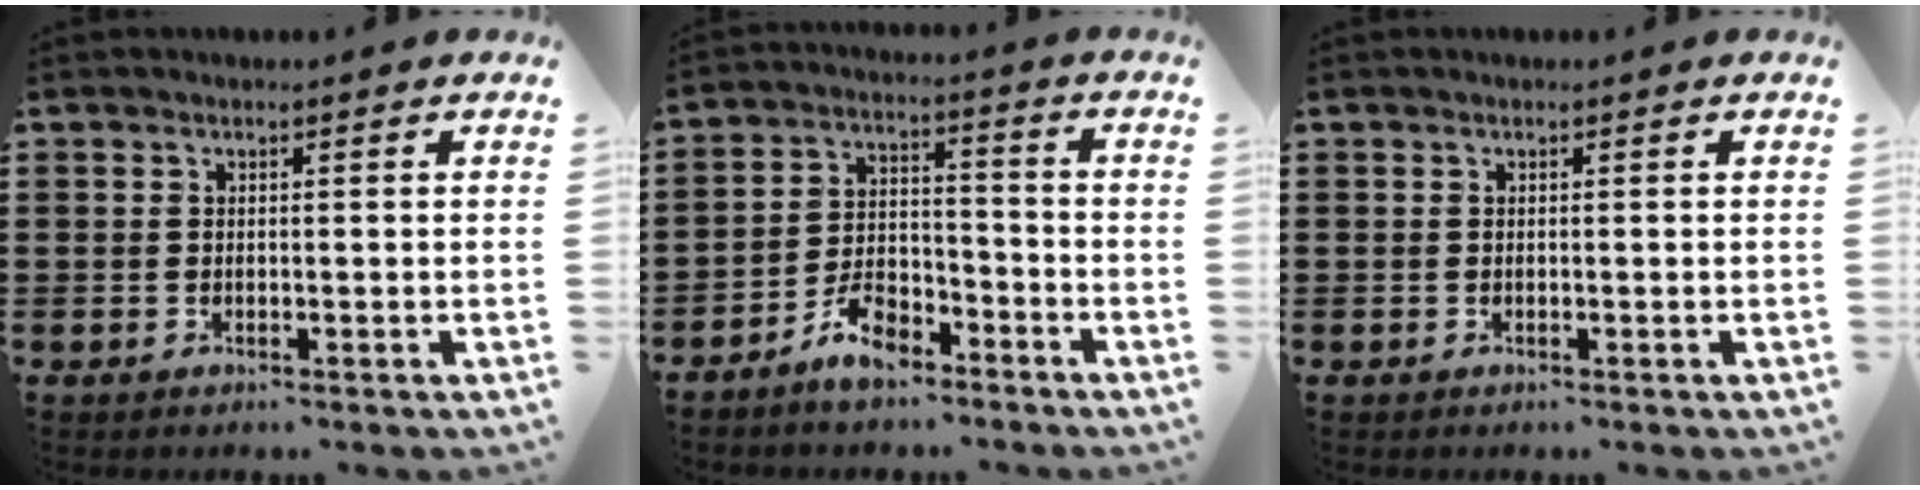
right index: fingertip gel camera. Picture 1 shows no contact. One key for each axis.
{"total": 6.6, "fx": -5.2, "fy": 2.6, "fz": 3.2, "tx": -0.063, "ty": 0.018, "tz": -0.099}
{"total": 0.0}